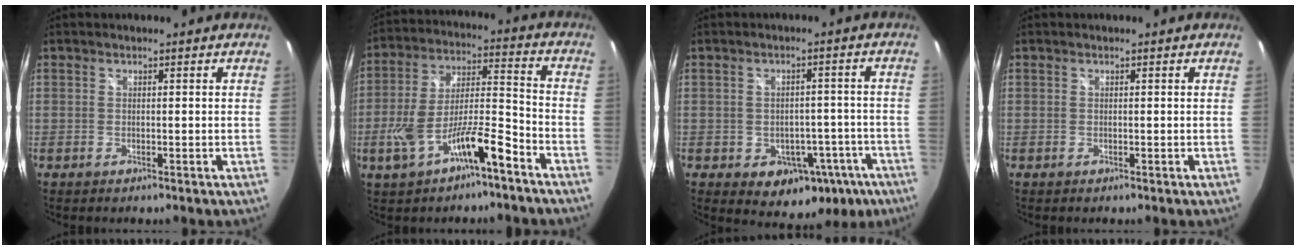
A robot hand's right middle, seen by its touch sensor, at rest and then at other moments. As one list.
[{"total": 13.1, "force": [-7.5, 3.2, 10.2], "torque": [-0.203, 0.002, -0.126]}, {"total": 12.3, "force": [-5.9, 8.8, 6.2], "torque": [-0.095, 0.019, -0.049]}, {"total": 0.0}]